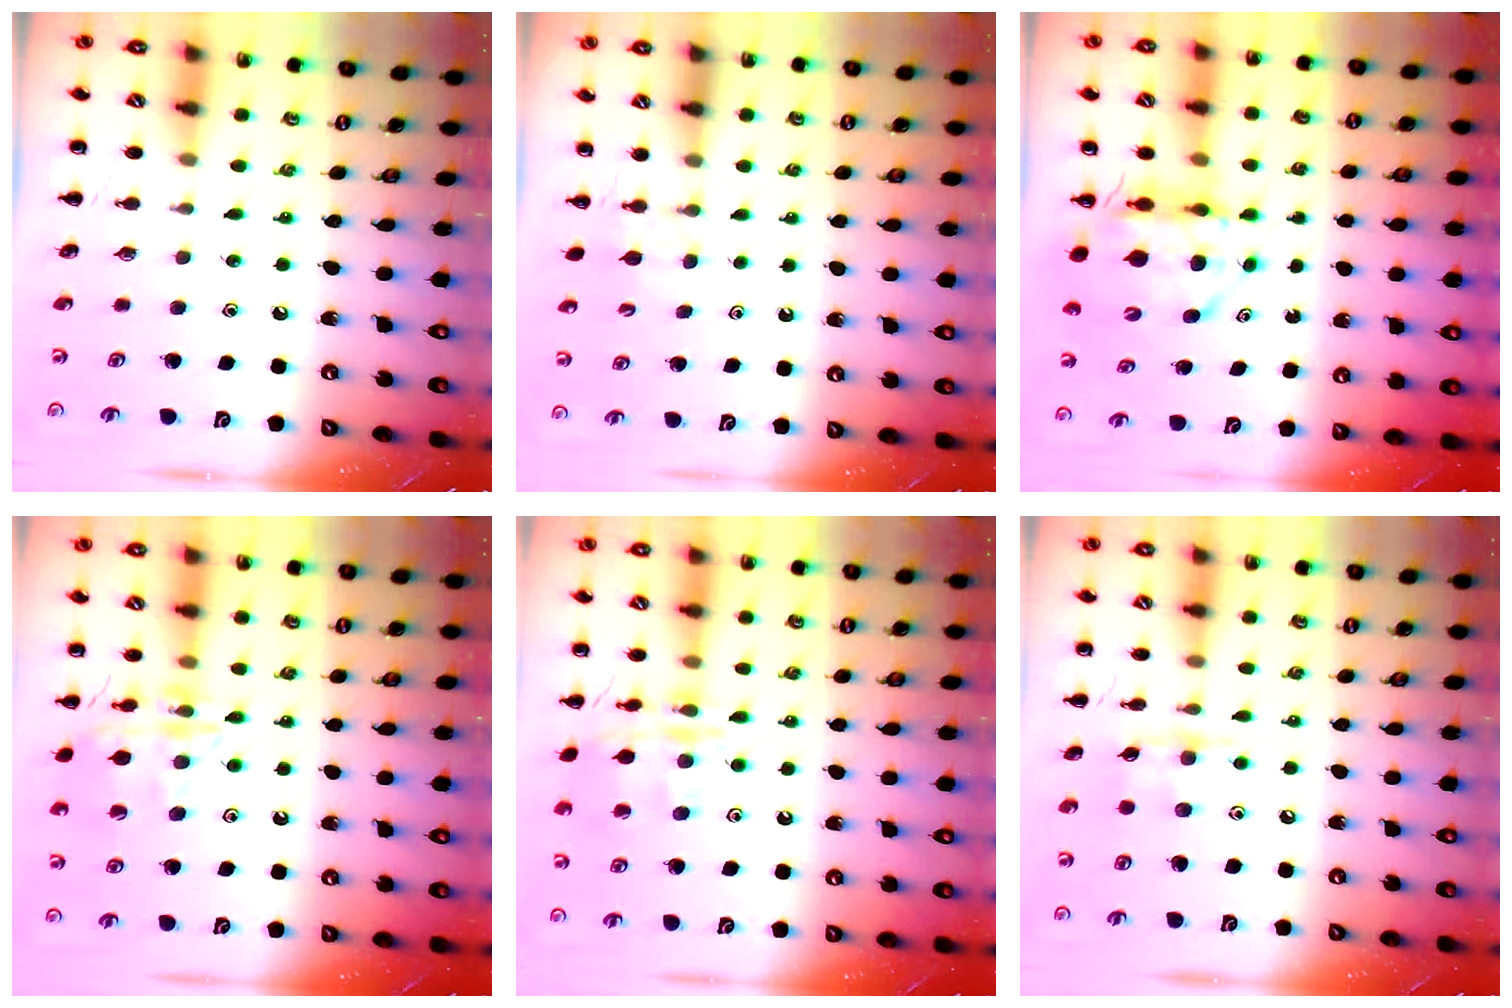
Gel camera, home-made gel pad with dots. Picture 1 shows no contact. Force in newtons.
{"total": 2.9, "press": 2.7, "slide": 1.1}
{"total": 7.2, "press": 6.6, "slide": 2.9}
{"total": 14.9, "press": 14.8, "slide": 1.2}
{"total": 15.8, "press": 15.8, "slide": 1.0}
{"total": 6.6, "press": 6.6, "slide": 0.6}